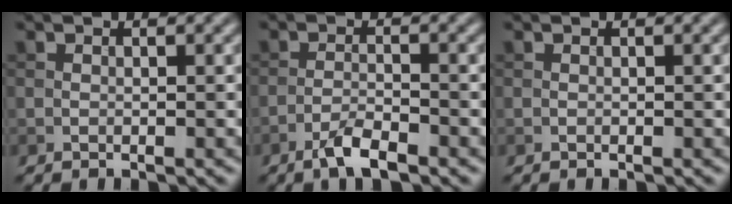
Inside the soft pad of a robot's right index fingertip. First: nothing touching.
{"total": 3.1, "force": [-2.2, 0.7, 2.1], "torque": [-0.042, 0.003, -0.045]}
{"total": 0.0}